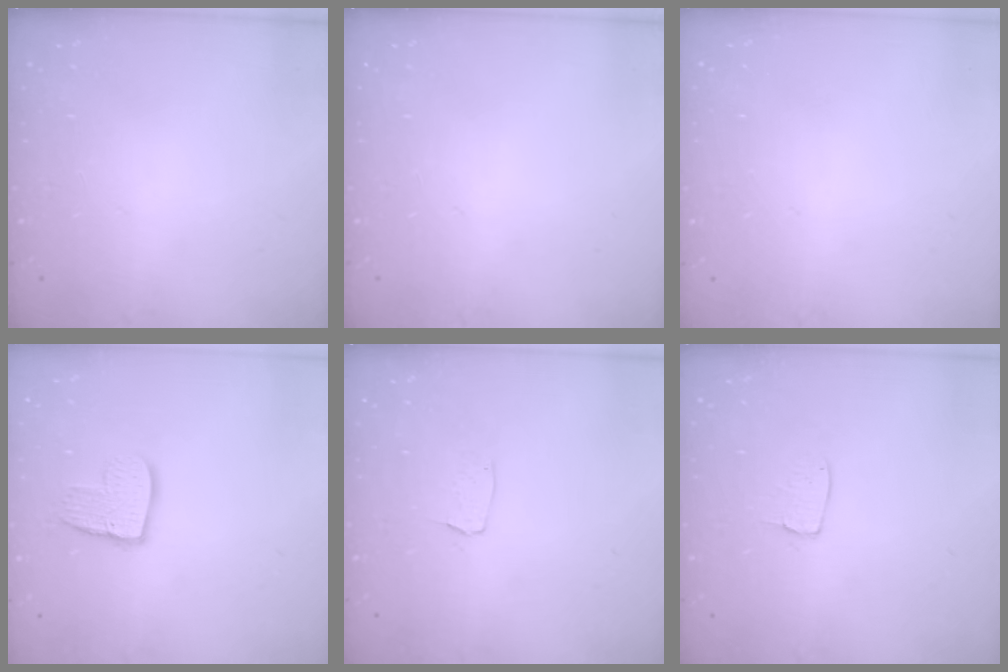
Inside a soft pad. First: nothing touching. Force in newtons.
{"total": 0.0}
{"total": 0.0}
{"total": 10.9, "press": 10.9, "slide": 0.9}
{"total": 3.1, "press": 3.1, "slide": 0.2}
{"total": 4.2, "press": 4.2, "slide": 0.2}